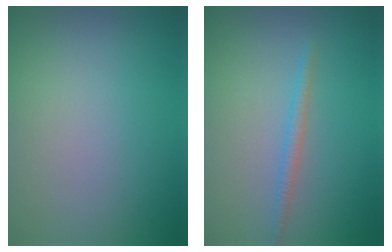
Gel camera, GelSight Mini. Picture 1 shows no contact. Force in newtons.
{"total": 1.5, "press": 1.5, "slide": 0.1}